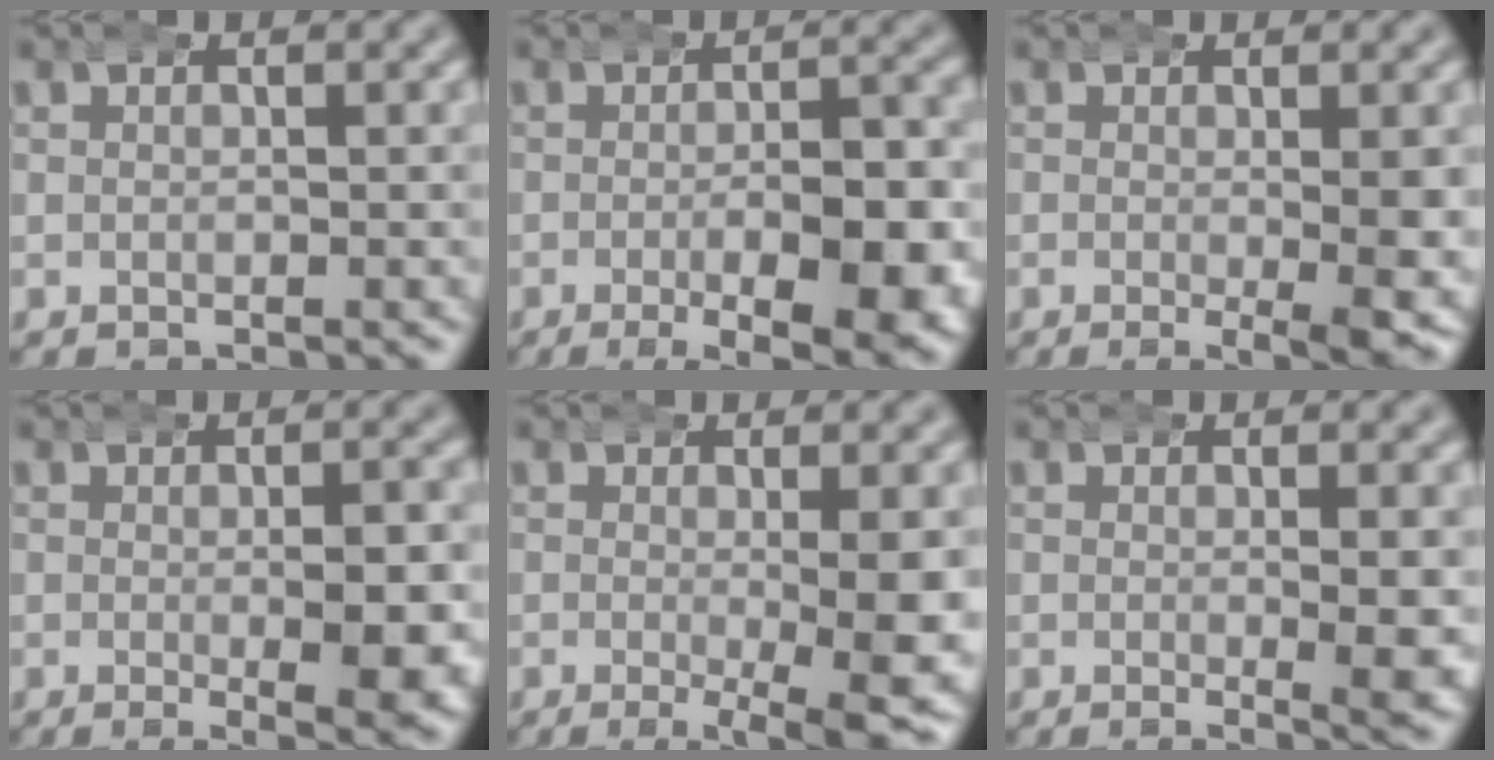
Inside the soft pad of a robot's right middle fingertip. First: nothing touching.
{"total": 9.9, "force": [-3.8, 3.6, 8.4], "torque": [-0.105, -0.018, -0.049]}
{"total": 5.6, "force": [-1.2, 1.4, 5.3], "torque": [-0.069, -0.008, -0.021]}
{"total": 6.2, "force": [-1.4, 1.9, 5.8], "torque": [-0.077, -0.006, -0.020]}
{"total": 7.7, "force": [-3.3, 1.8, 6.8], "torque": [-0.093, -0.020, -0.044]}
{"total": 3.9, "force": [-0.5, 0.5, 3.9], "torque": [-0.049, -0.003, -0.011]}